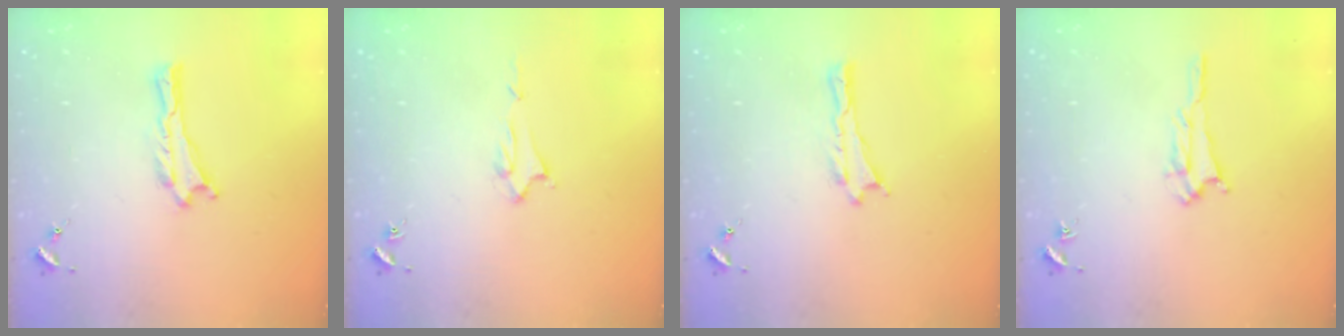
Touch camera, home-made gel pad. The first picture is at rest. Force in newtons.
{"total": 1.4, "press": 1.4, "slide": 0.2}
{"total": 0.0}
{"total": 1.6, "press": 1.6, "slide": 0.3}